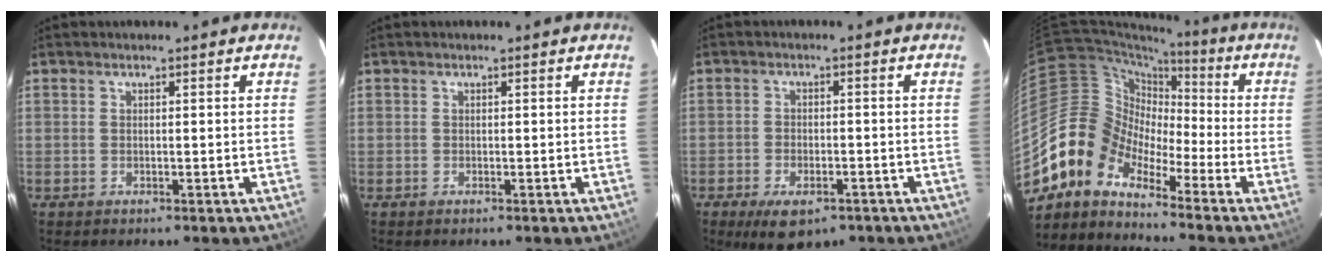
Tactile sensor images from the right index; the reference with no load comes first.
{"total": 0.5, "force": [-0.2, 0.5, -0.1], "torque": [0.000, 0.001, -0.004]}
{"total": 8.5, "force": [-5.5, 4.1, 5.1], "torque": [-0.108, -0.017, -0.082]}
{"total": 11.1, "force": [-7.8, 7.2, 3.1], "torque": [-0.061, 0.031, -0.179]}